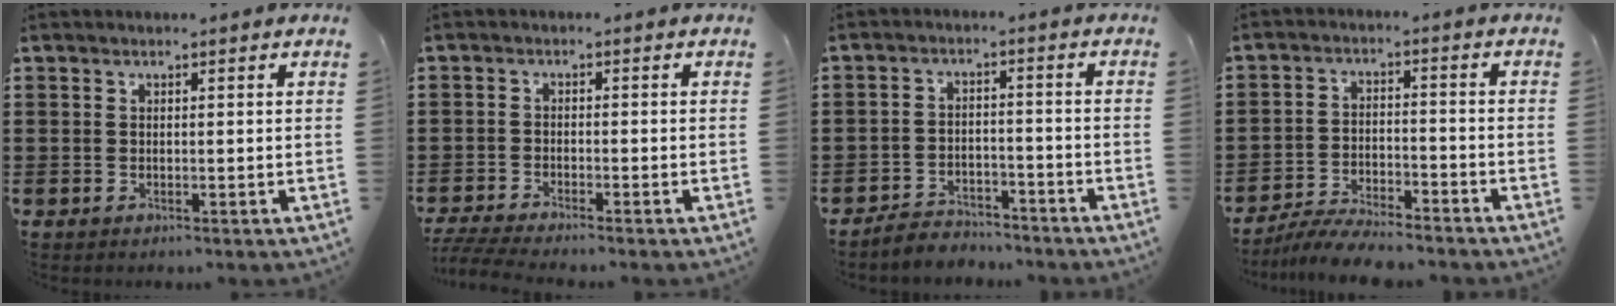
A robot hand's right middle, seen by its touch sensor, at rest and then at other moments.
{"total": 3.0, "force": [-2.8, -0.1, 1.1], "torque": [-0.032, -0.009, -0.060]}
{"total": 3.9, "force": [-3.8, 0.8, 0.0], "torque": [-0.007, 0.008, -0.080]}
{"total": 5.9, "force": [-5.7, 0.5, 1.4], "torque": [-0.028, 0.002, -0.112]}